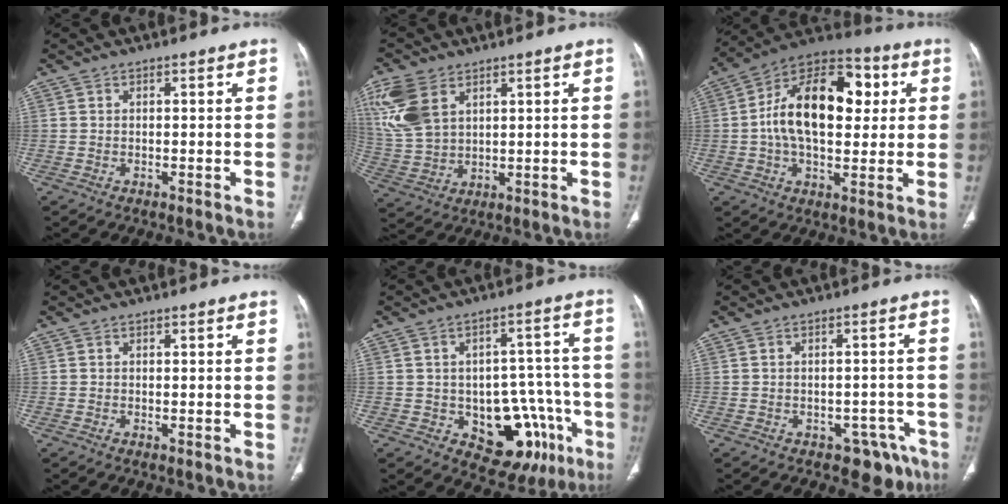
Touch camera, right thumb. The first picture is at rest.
{"total": 12.1, "force": [5.6, 7.4, 7.8], "torque": [-0.180, -0.009, 0.126]}
{"total": 20.6, "force": [2.8, 12.1, 16.4], "torque": [-0.243, 0.022, 0.037]}
{"total": 0.0}
{"total": 16.0, "force": [-6.4, 9.8, 10.8], "torque": [-0.085, 0.045, -0.071]}
{"total": 6.4, "force": [-4.3, 4.3, 2.2], "torque": [0.000, 0.031, -0.053]}